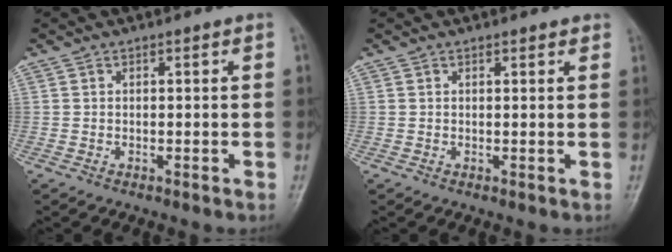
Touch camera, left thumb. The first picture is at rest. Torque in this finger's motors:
{"motor_torque": [-0.18, -0.12, -0.23, -0.27, 0.02]}